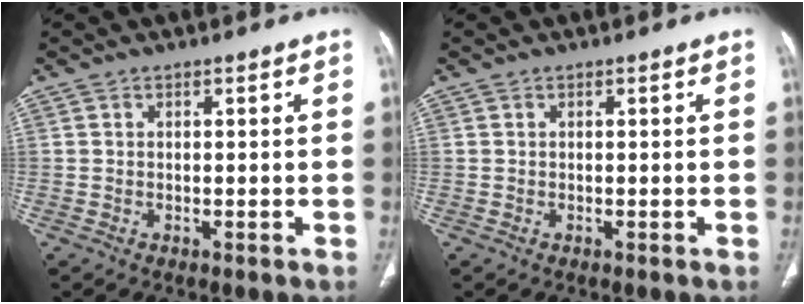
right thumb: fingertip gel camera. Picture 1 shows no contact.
{"total": 0.0}